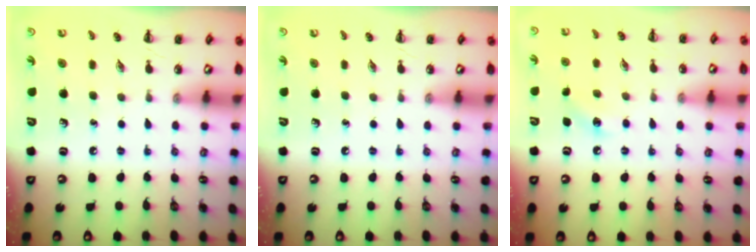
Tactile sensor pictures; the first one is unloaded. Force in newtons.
{"total": 0.0}
{"total": 7.1, "press": 7.0, "slide": 1.5}